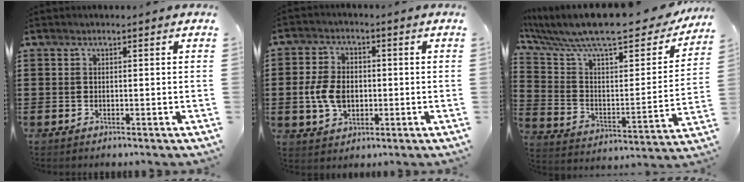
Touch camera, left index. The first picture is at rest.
{"total": 6.8, "force": [-0.7, 4.7, 4.9], "torque": [-0.115, 0.007, -0.017]}
{"total": 11.5, "force": [9.4, 1.9, 6.4], "torque": [-0.162, -0.061, 0.159]}